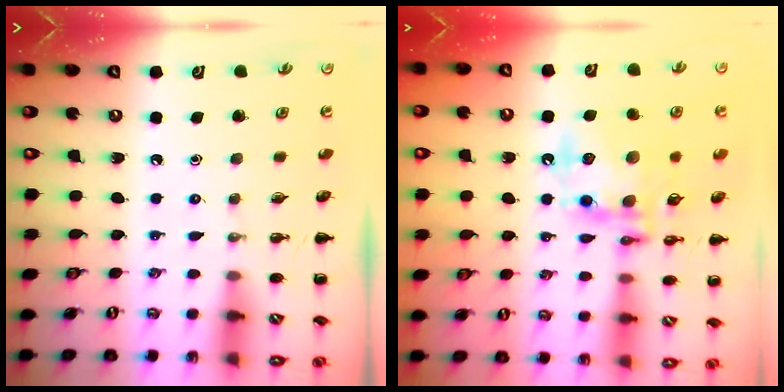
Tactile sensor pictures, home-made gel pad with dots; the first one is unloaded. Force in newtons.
{"total": 16.2, "press": 16.0, "slide": 3.0}